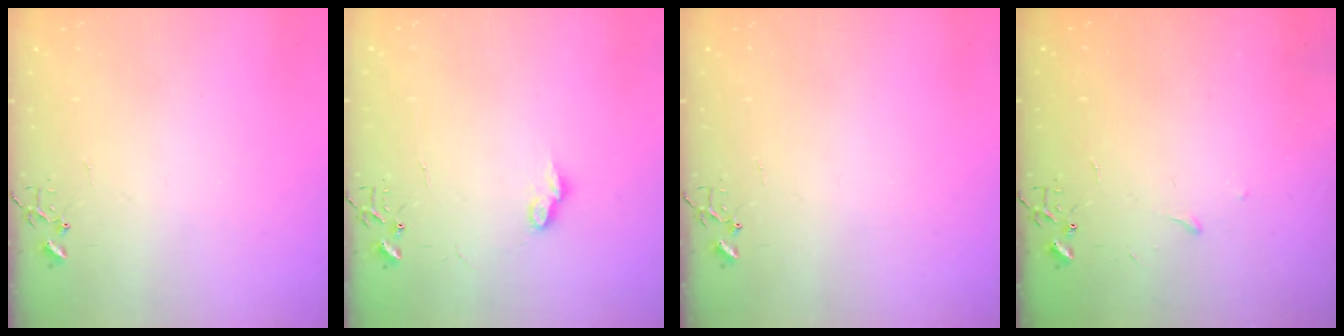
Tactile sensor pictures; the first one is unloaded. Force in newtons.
{"total": 6.9, "press": 6.9, "slide": 0.2}
{"total": 0.0}
{"total": 3.3, "press": 3.3, "slide": 0.5}